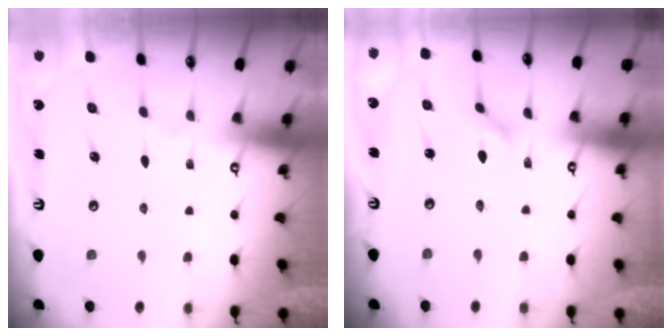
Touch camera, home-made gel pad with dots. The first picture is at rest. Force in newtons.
{"total": 1.8, "press": 1.8, "slide": 0.3}